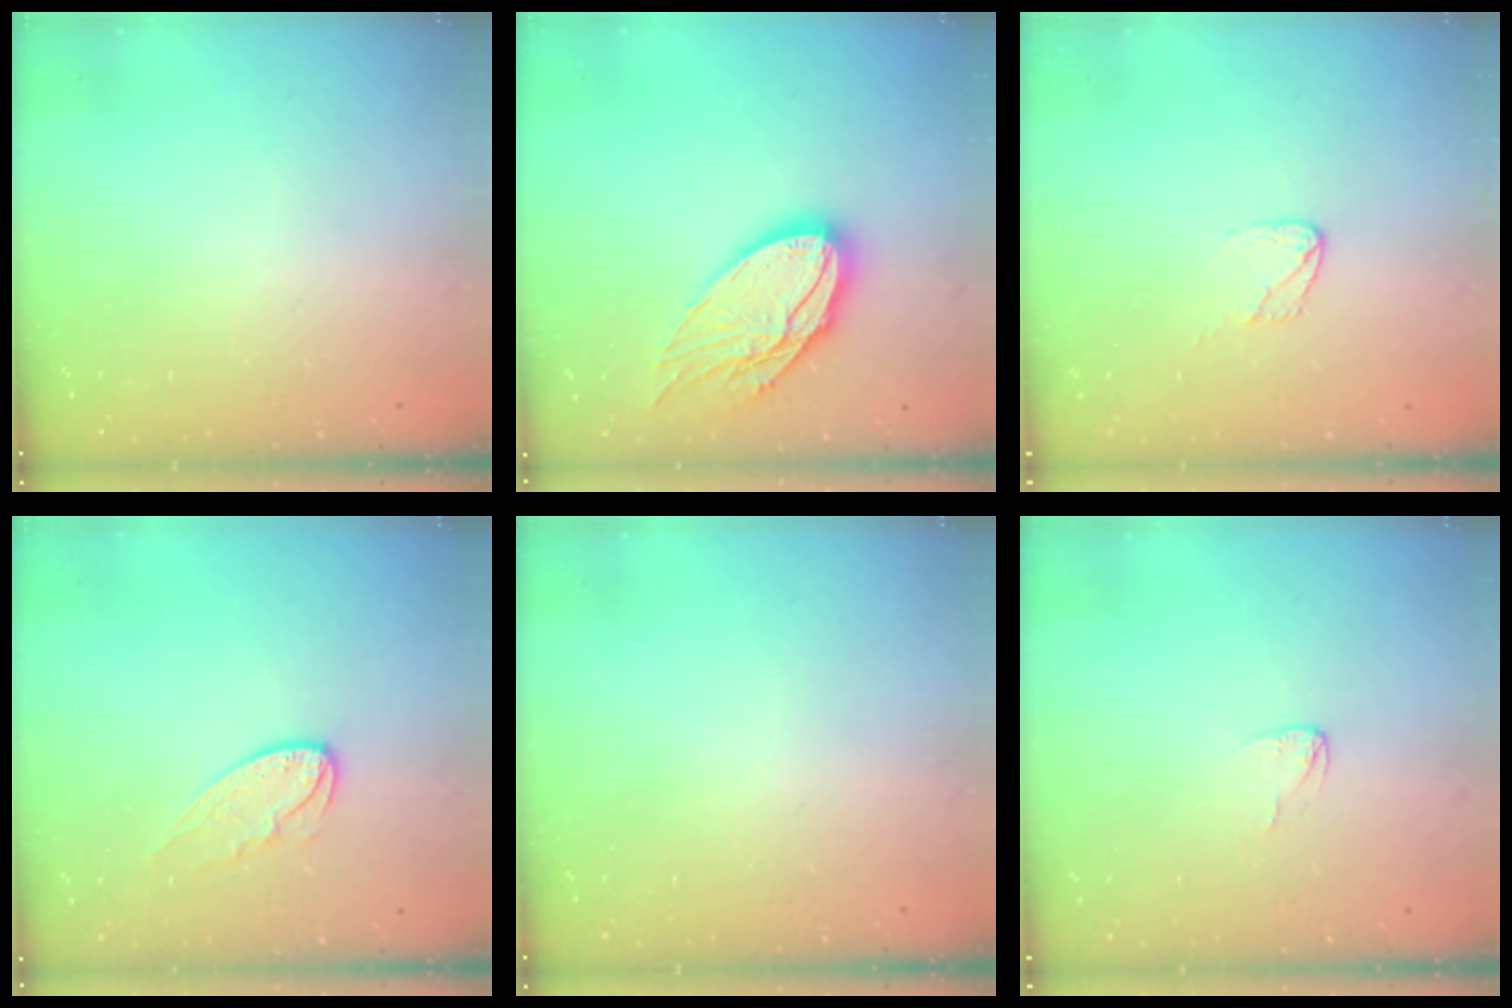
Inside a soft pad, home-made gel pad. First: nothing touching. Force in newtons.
{"total": 16.3, "press": 16.2, "slide": 1.4}
{"total": 4.8, "press": 4.8, "slide": 0.4}
{"total": 7.5, "press": 7.5, "slide": 0.3}
{"total": 0.0}
{"total": 3.6, "press": 3.6, "slide": 0.2}